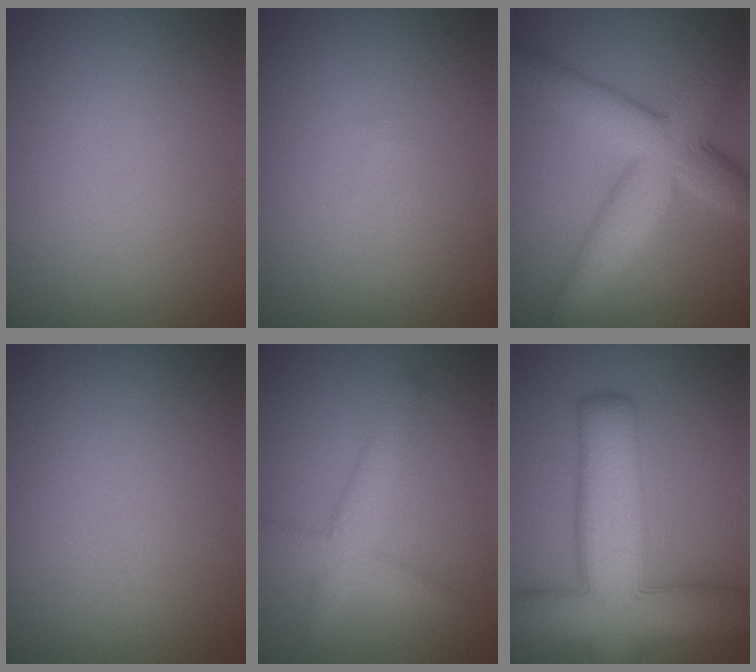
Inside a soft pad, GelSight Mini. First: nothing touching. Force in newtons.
{"total": 0.0}
{"total": 7.9, "press": 7.9, "slide": 0.3}
{"total": 0.0}
{"total": 3.0, "press": 3.0, "slide": 0.0}
{"total": 11.5, "press": 11.5, "slide": 0.5}